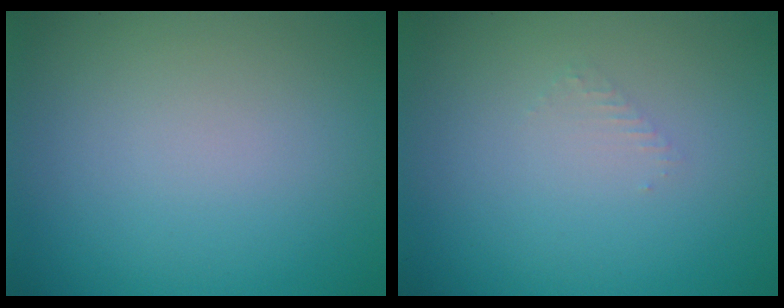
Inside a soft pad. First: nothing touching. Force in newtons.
{"total": 0.8, "press": 0.8, "slide": 0.3}